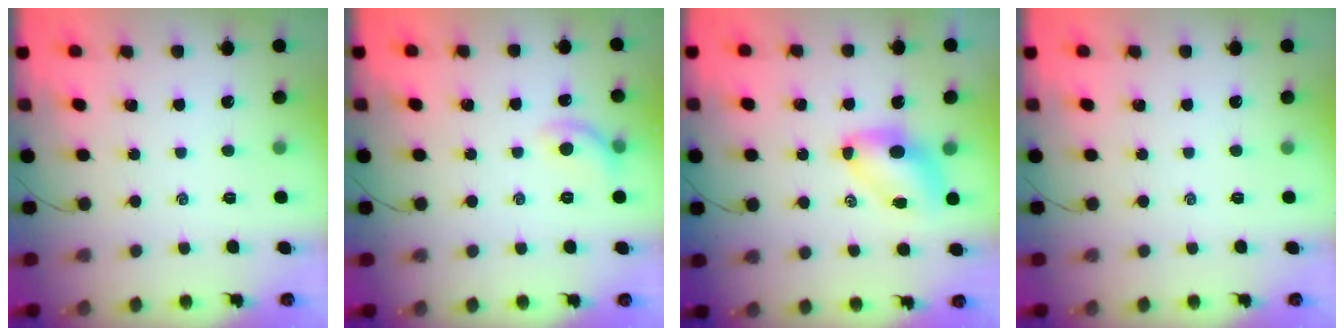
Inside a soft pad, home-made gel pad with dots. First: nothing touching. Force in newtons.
{"total": 7.0, "press": 6.9, "slide": 1.1}
{"total": 7.2, "press": 7.1, "slide": 1.2}
{"total": 0.0}